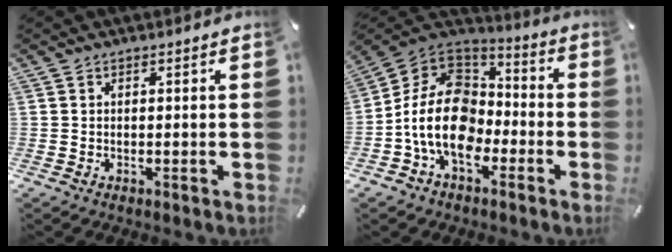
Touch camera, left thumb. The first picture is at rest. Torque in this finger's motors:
{"motor_torque": [-0.06, 1.81, 1.02, -0.40, 0.65]}